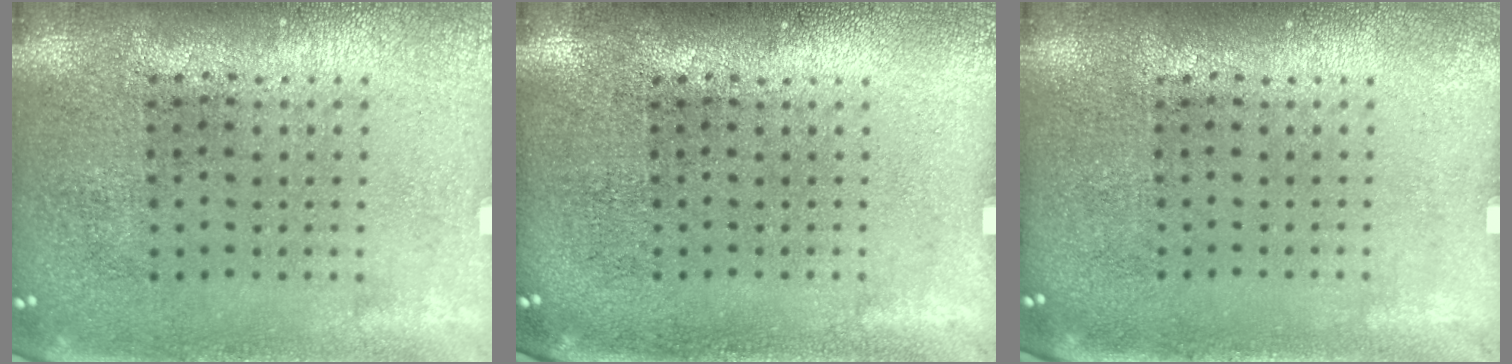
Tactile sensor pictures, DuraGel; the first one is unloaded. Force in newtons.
{"total": 0.0}
{"total": 0.0}